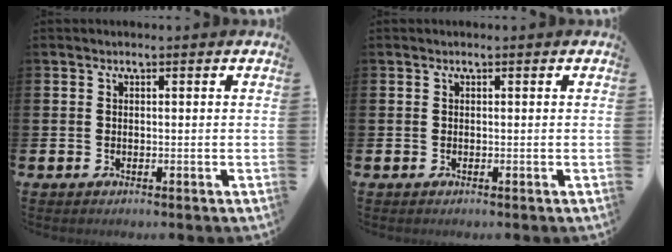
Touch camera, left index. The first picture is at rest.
{"total": 0.0}